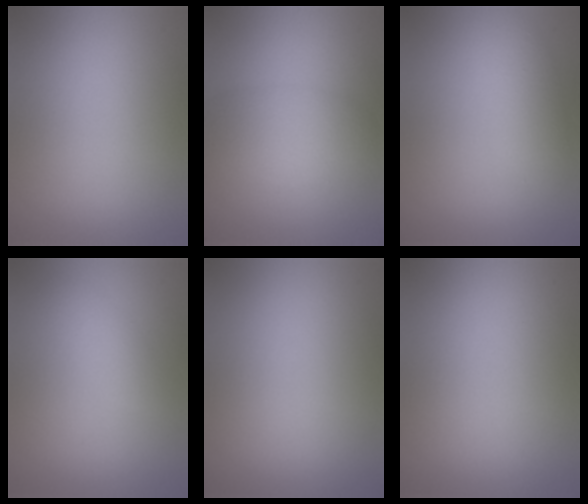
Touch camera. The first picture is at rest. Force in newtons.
{"total": 4.2, "press": 4.2, "slide": 0.2}
{"total": 2.8, "press": 2.8, "slide": 0.1}
{"total": 1.5, "press": 1.5, "slide": 0.1}
{"total": 0.0}
{"total": 0.0}